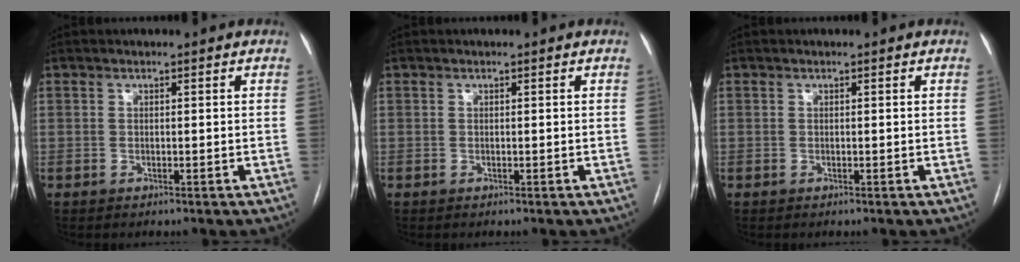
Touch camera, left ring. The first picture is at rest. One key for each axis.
{"total": 0.0}
{"total": 0.0}